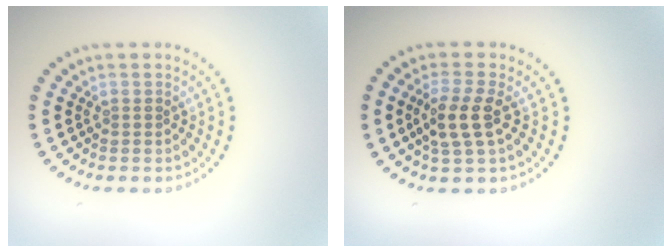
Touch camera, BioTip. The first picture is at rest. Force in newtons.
{"total": 3.2, "press": 2.9, "slide": 1.4}